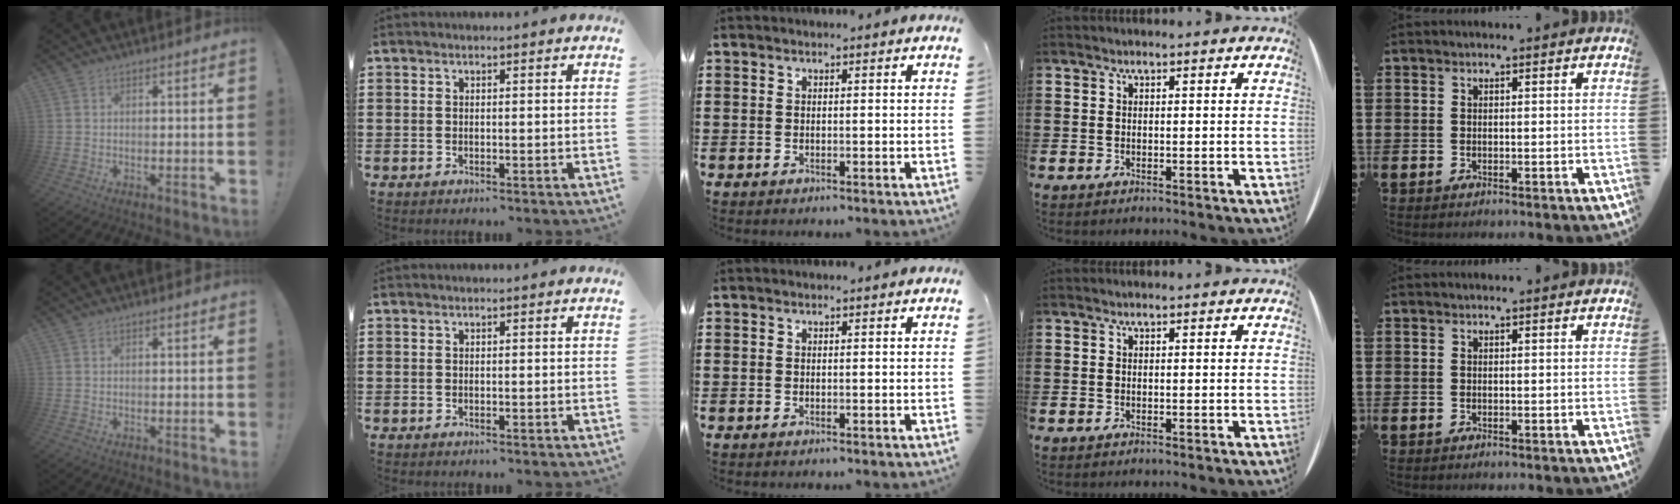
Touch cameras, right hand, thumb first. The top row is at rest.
{}